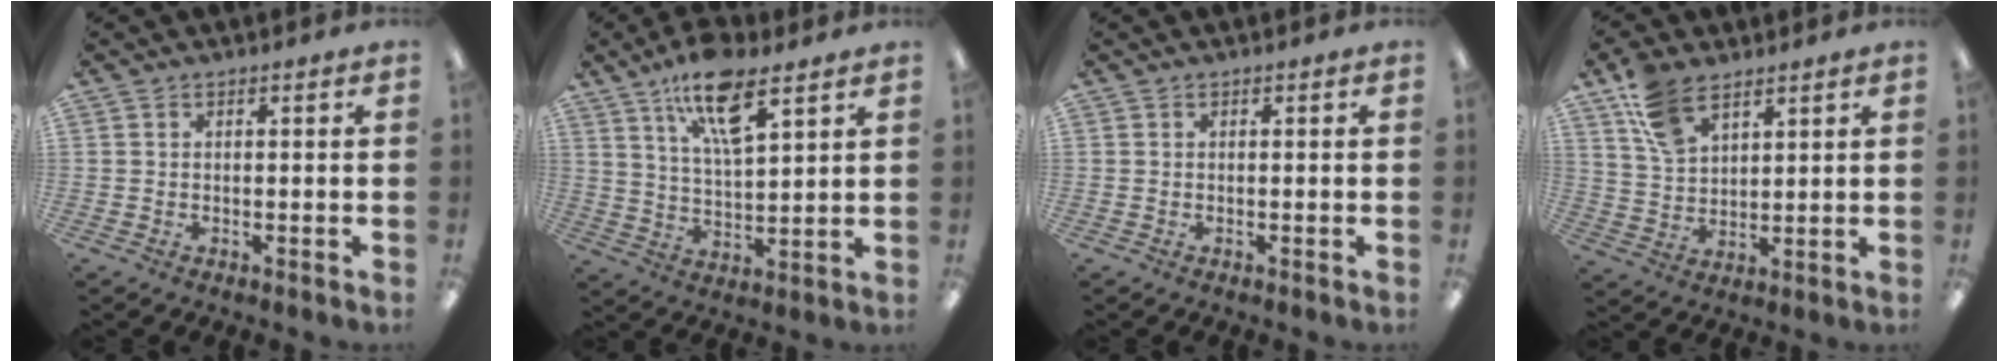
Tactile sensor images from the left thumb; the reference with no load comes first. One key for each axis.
{"total": 13.2, "fx": 8.5, "fy": 4.7, "fz": 8.9, "tx": -0.148, "ty": -0.035, "tz": 0.147}
{"total": 0.0}
{"total": 9.9, "fx": 6.6, "fy": 5.4, "fz": 5.0, "tx": -0.102, "ty": -0.017, "tz": 0.127}